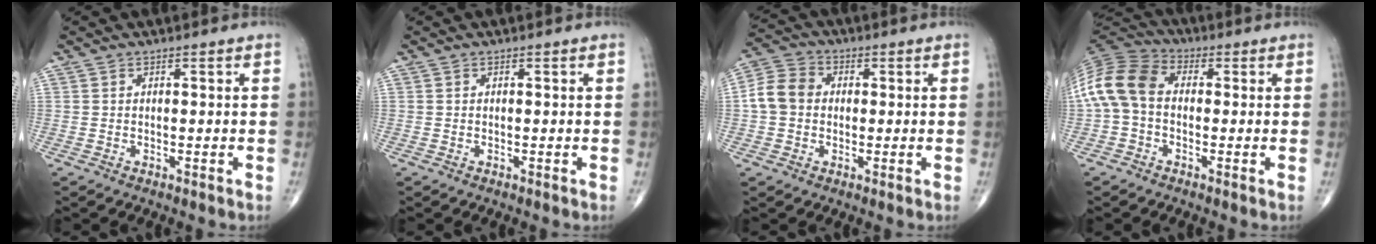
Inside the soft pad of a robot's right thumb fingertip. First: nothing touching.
{"total": 0.0}
{"total": 7.3, "force": [0.0, 6.1, 4.1], "torque": [-0.071, 0.022, -0.011]}
{"total": 11.3, "force": [-0.3, 7.8, 8.1], "torque": [-0.162, 0.029, -0.022]}